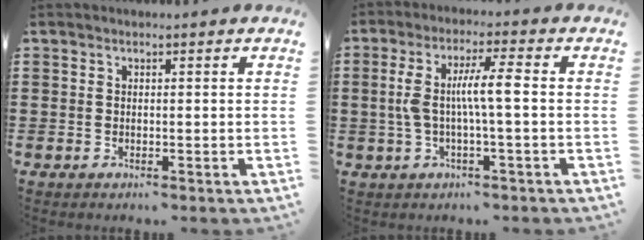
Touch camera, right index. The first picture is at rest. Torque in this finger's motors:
{"motor_torque": [1.14, -0.47, 0.56, 0.18]}